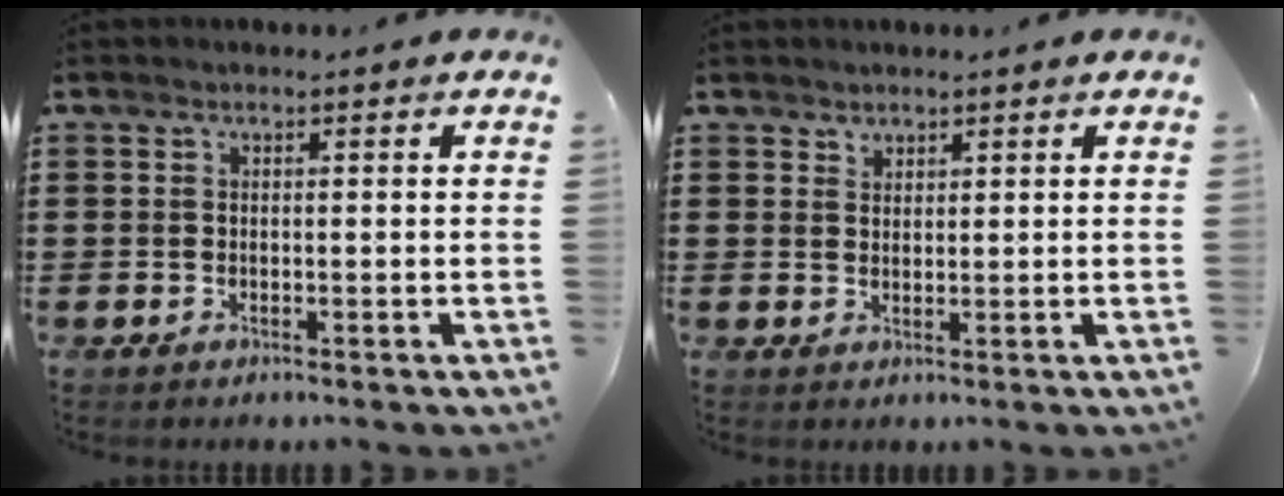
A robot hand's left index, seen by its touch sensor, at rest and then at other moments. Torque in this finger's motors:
{"motor_torque": [0.10, 0.03, 0.03, 0.01]}